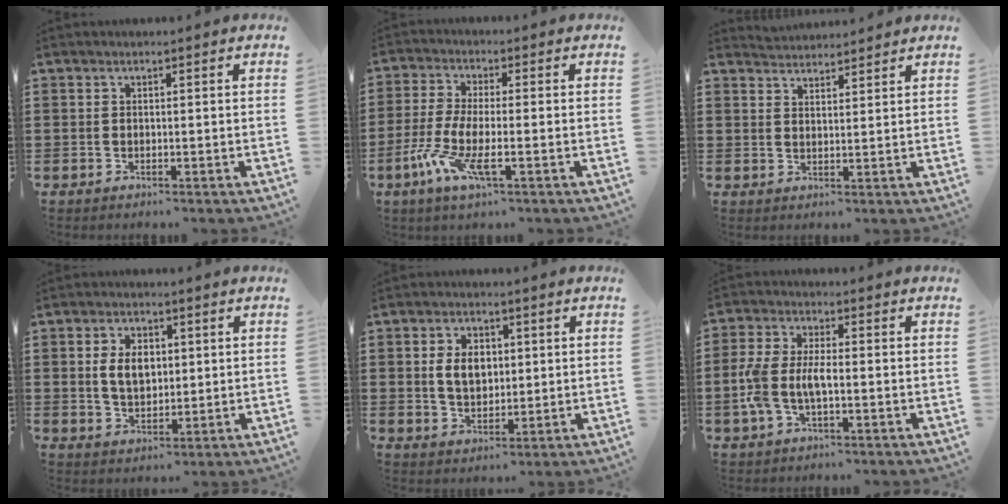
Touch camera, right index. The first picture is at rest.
{"total": 7.0, "force": [-3.1, 1.7, 6.0], "torque": [-0.149, -0.017, -0.066]}
{"total": 2.6, "force": [2.5, 0.1, -0.7], "torque": [0.006, -0.004, 0.051]}
{"total": 5.1, "force": [0.7, 3.3, 3.9], "torque": [-0.068, 0.006, 0.007]}
{"total": 5.1, "force": [0.7, 3.5, 3.8], "torque": [-0.081, 0.007, 0.006]}
{"total": 5.9, "force": [-1.0, 2.8, 5.1], "torque": [-0.125, -0.004, -0.028]}